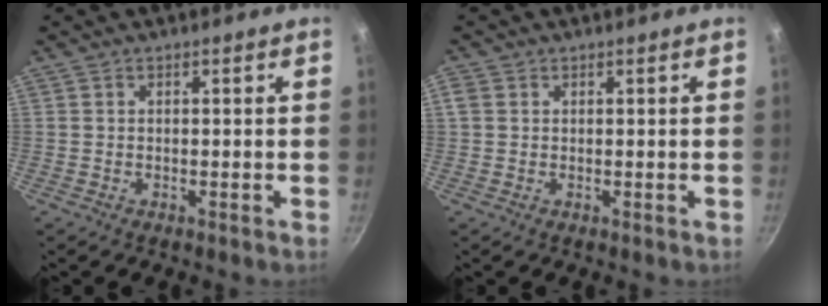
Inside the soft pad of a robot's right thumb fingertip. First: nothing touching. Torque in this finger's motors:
{"motor_torque": [0.16, 0.25, 0.03, 0.04, 0.14]}